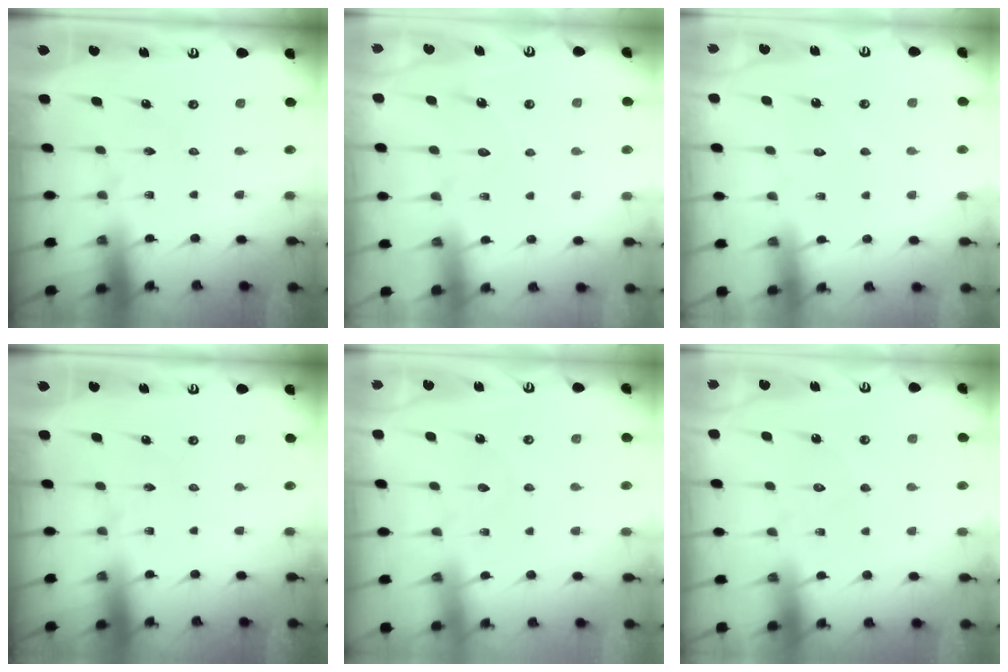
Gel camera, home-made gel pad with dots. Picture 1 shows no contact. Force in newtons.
{"total": 7.5, "press": 7.5, "slide": 0.6}
{"total": 3.3, "press": 3.3, "slide": 0.3}
{"total": 0.0}
{"total": 2.6, "press": 2.6, "slide": 0.3}
{"total": 5.1, "press": 5.1, "slide": 0.4}